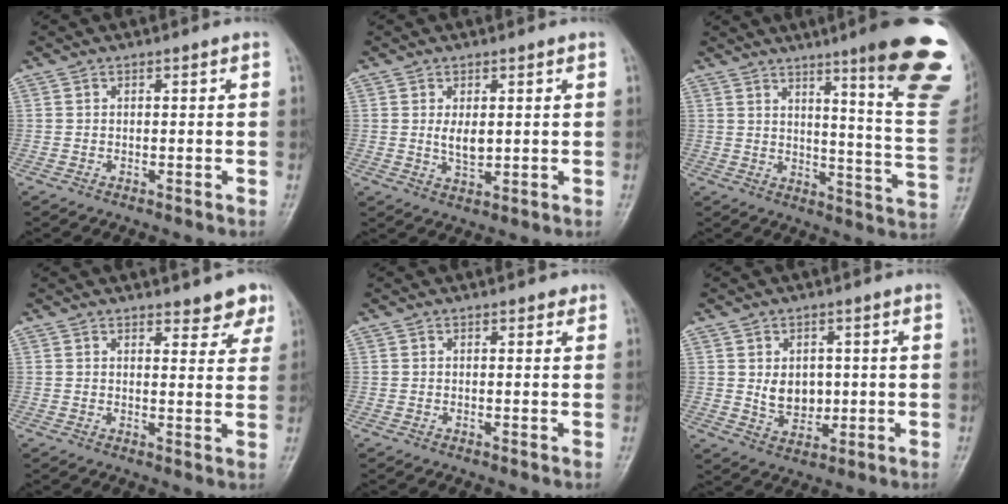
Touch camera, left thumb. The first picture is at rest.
{"total": 3.7, "force": [0.7, 1.9, 3.1], "torque": [-0.048, -0.011, 0.018]}
{"total": 22.4, "force": [12.8, 2.7, 18.2], "torque": [-0.202, -0.067, 0.165]}
{"total": 5.4, "force": [4.6, 2.0, 2.1], "torque": [0.002, -0.027, 0.048]}
{"total": 1.2, "force": [0.9, 0.6, 0.7], "torque": [-0.004, -0.003, 0.008]}
{"total": 6.1, "force": [0.7, 4.7, 3.9], "torque": [-0.037, -0.011, 0.024]}